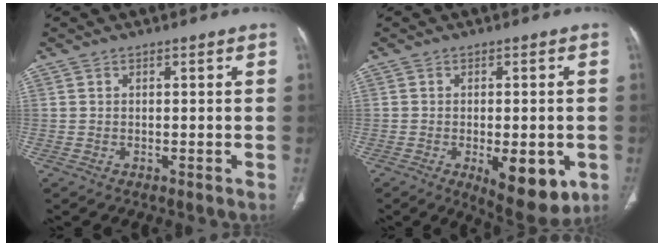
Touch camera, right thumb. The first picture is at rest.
{"total": 10.9, "force": [-3.5, 4.6, 9.3], "torque": [-0.107, -0.010, -0.037]}